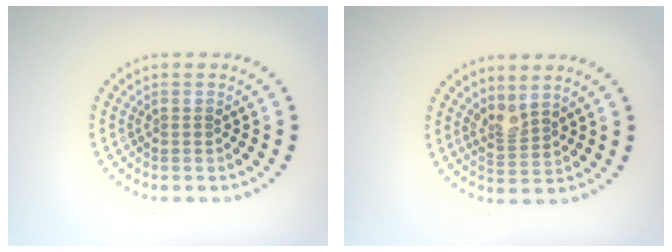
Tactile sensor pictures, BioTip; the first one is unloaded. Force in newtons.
{"total": 2.0, "press": 1.5, "slide": 1.4}